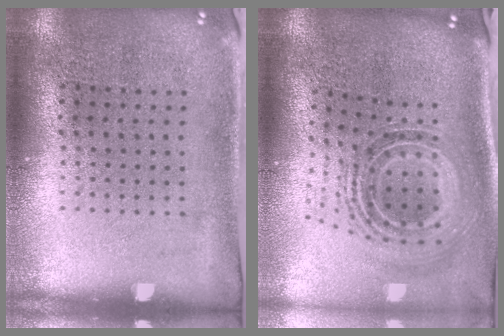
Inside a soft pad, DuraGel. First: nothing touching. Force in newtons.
{"total": 1.6, "press": 1.2, "slide": 1.0}